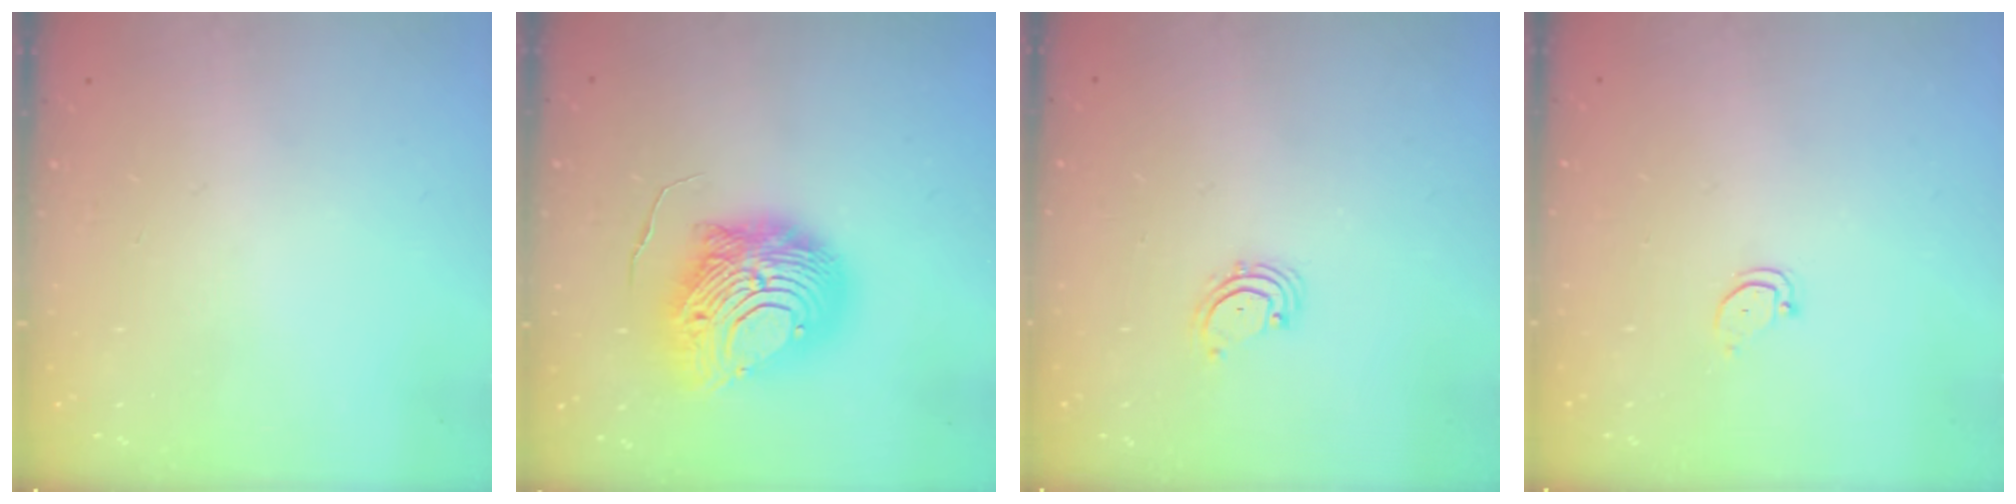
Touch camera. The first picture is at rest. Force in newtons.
{"total": 15.3, "press": 15.2, "slide": 1.6}
{"total": 2.3, "press": 2.3, "slide": 0.5}
{"total": 2.4, "press": 2.4, "slide": 0.2}